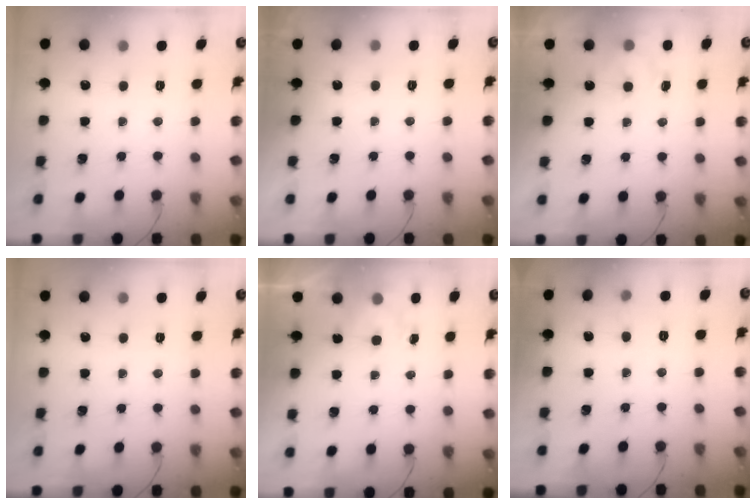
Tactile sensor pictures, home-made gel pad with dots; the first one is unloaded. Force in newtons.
{"total": 1.9, "press": 1.9, "slide": 0.3}
{"total": 3.1, "press": 2.6, "slide": 1.8}
{"total": 0.0}
{"total": 2.2, "press": 1.8, "slide": 1.3}
{"total": 2.7, "press": 2.2, "slide": 1.6}